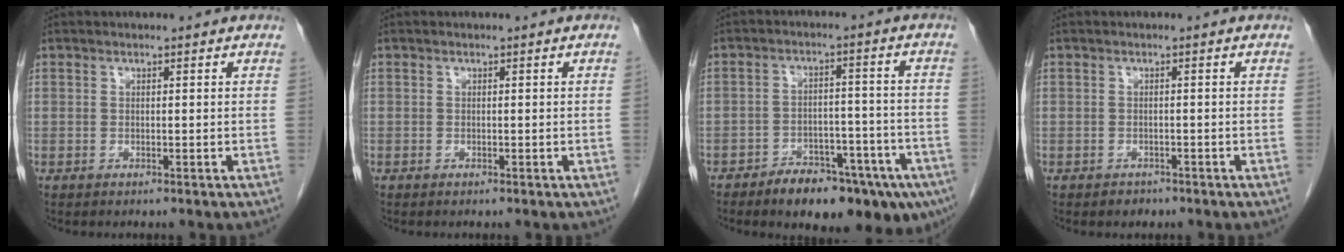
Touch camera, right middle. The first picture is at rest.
{"total": 0.0}
{"total": 14.8, "force": [-10.1, 5.4, 9.5], "torque": [-0.081, 0.024, -0.141]}
{"total": 1.3, "force": [-1.0, 0.8, 0.2], "torque": [-0.005, 0.001, -0.013]}